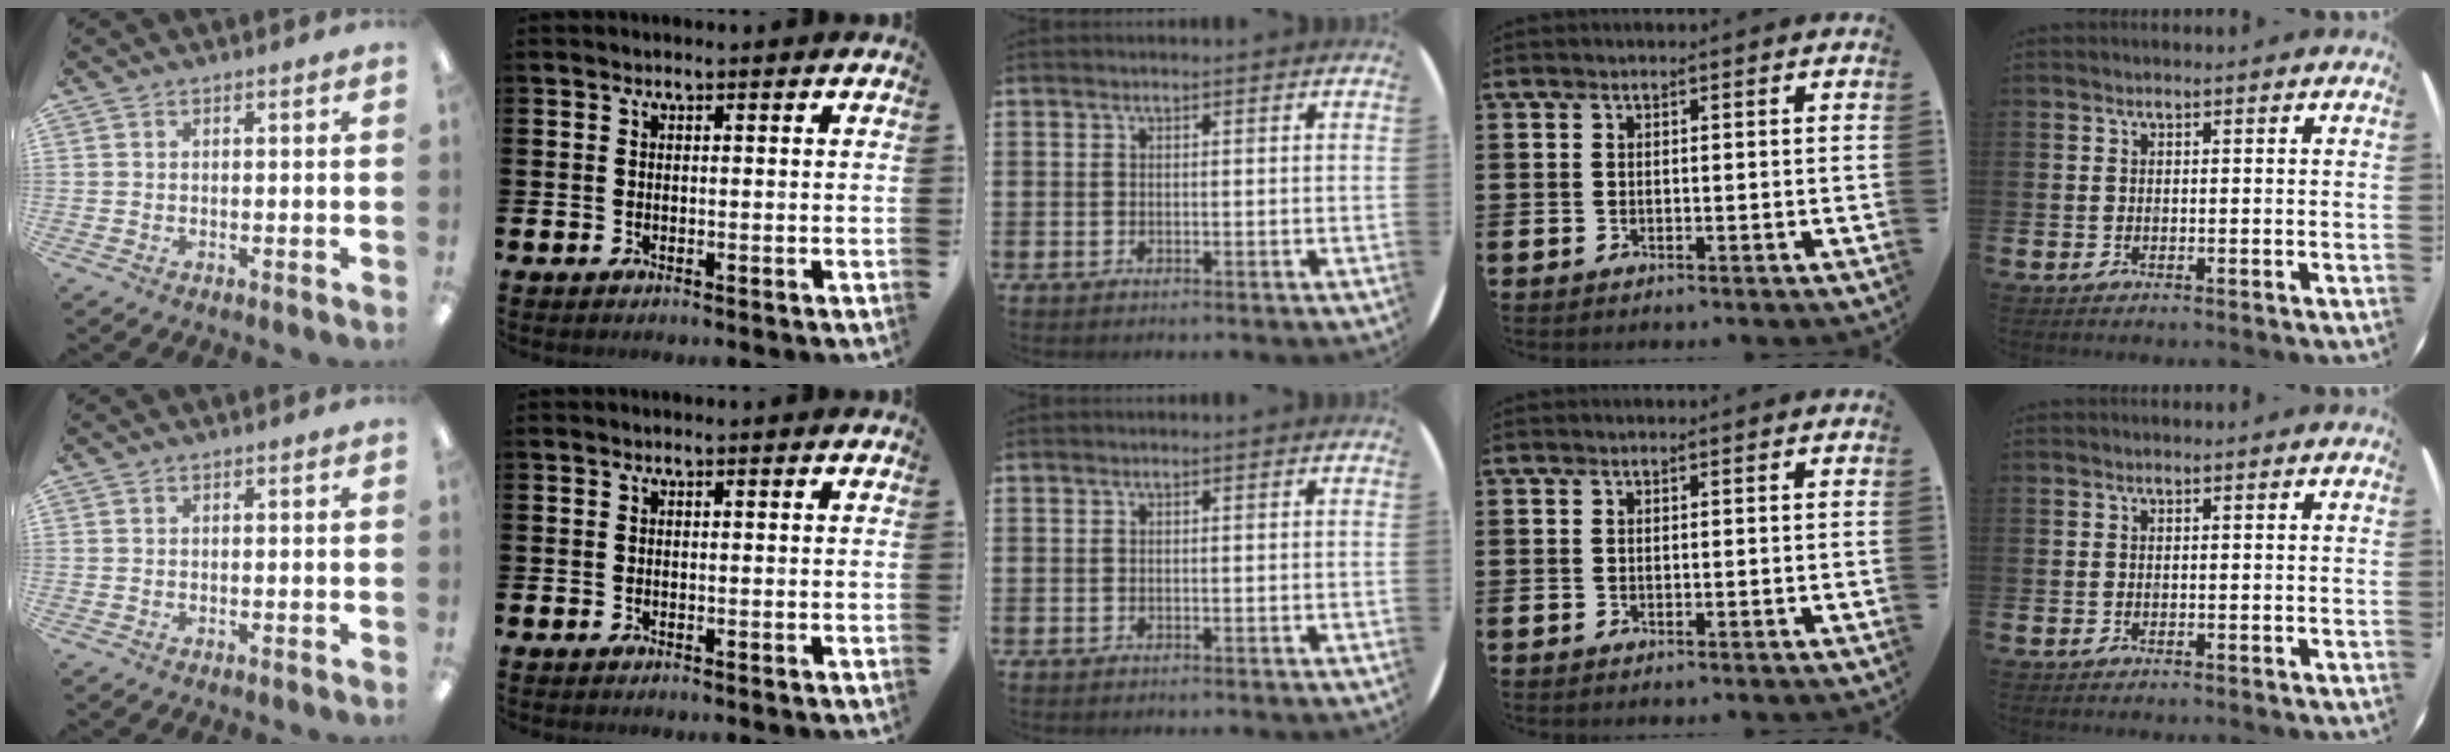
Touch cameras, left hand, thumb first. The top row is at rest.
{}